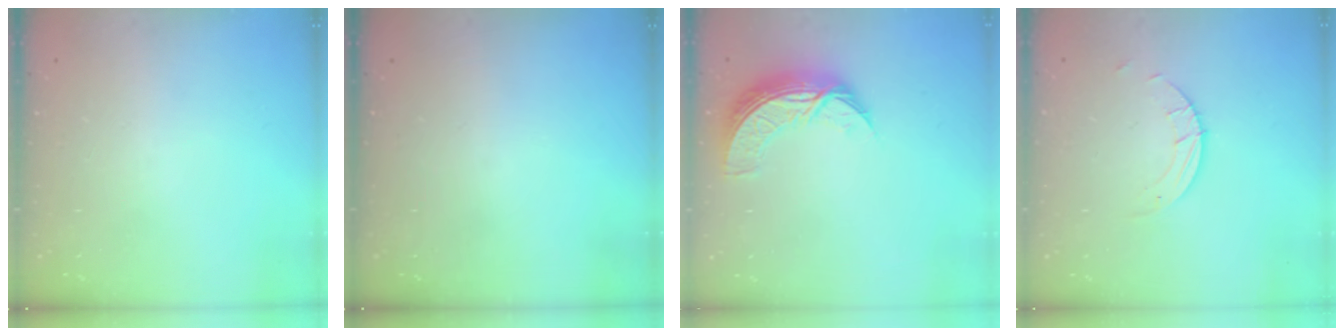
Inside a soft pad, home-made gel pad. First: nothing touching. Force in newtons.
{"total": 0.0}
{"total": 8.8, "press": 8.7, "slide": 1.0}
{"total": 1.5, "press": 1.5, "slide": 0.1}